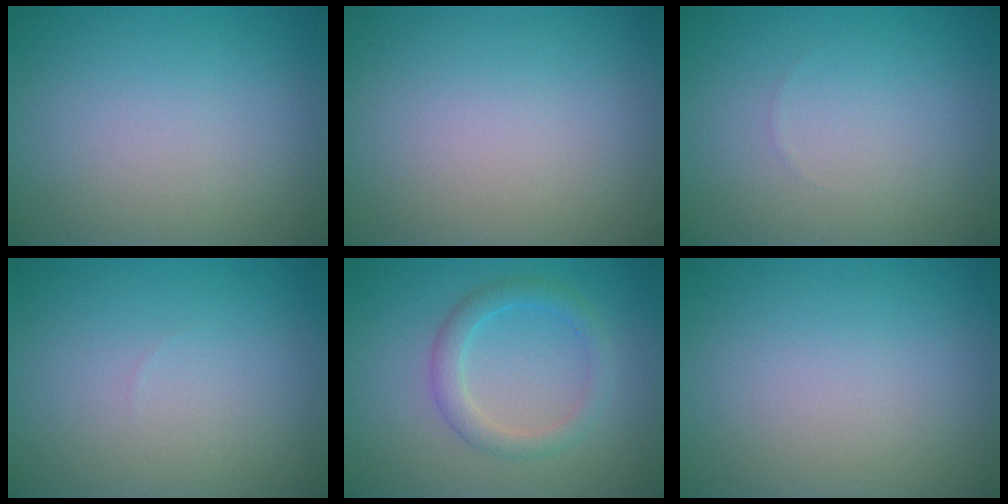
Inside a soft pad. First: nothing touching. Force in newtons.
{"total": 0.0}
{"total": 0.0}
{"total": 0.0}
{"total": 2.6, "press": 2.6, "slide": 0.1}
{"total": 0.0}